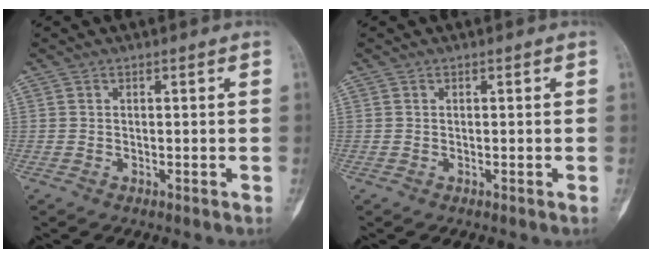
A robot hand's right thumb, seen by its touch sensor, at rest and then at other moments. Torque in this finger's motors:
{"motor_torque": [0.08, -0.30, 0.17, -0.21, -0.04]}